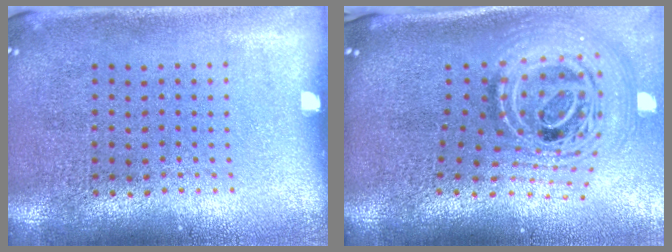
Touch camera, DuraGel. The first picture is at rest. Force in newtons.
{"total": 3.0, "press": 2.1, "slide": 2.2}